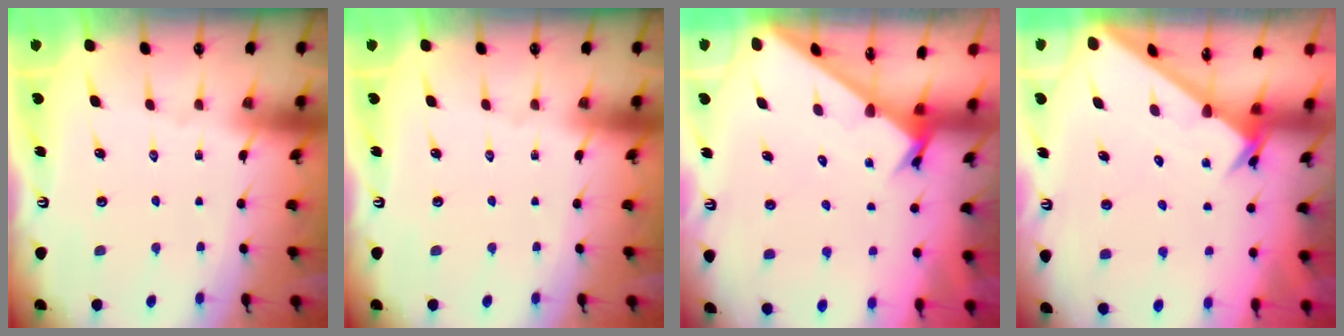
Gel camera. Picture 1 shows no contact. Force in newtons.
{"total": 0.0}
{"total": 2.8, "press": 2.8, "slide": 0.3}
{"total": 2.6, "press": 2.6, "slide": 0.2}